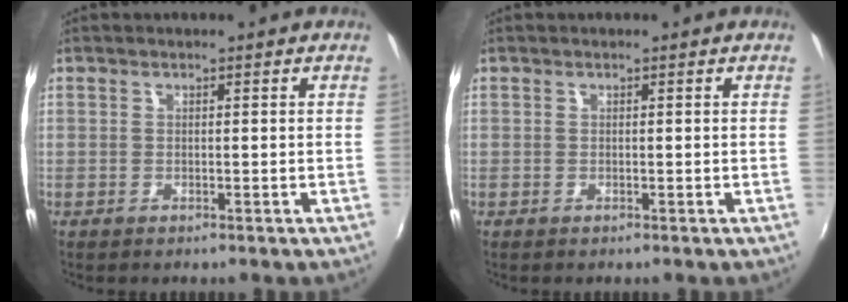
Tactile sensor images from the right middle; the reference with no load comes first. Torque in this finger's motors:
{"motor_torque": [0.00, 0.00, 0.00, 0.00]}